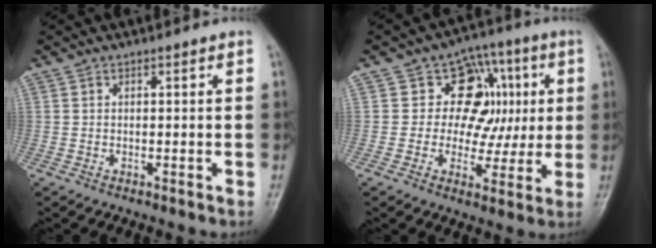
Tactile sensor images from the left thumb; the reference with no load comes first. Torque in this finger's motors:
{"motor_torque": [-0.35, 0.58, -0.12, 0.07, 0.02]}